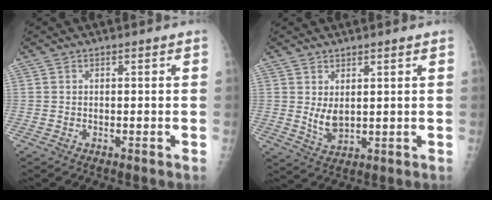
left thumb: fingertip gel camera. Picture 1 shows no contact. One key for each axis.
{"total": 4.5, "fx": 1.5, "fy": 2.3, "fz": 3.6, "tx": -0.059, "ty": -0.021, "tz": 0.035}